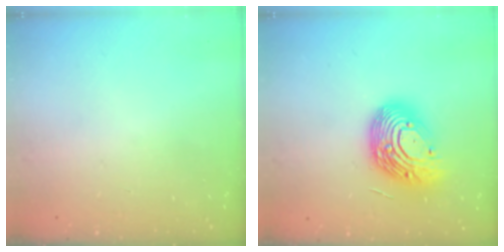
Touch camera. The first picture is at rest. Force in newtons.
{"total": 17.8, "press": 17.7, "slide": 1.4}